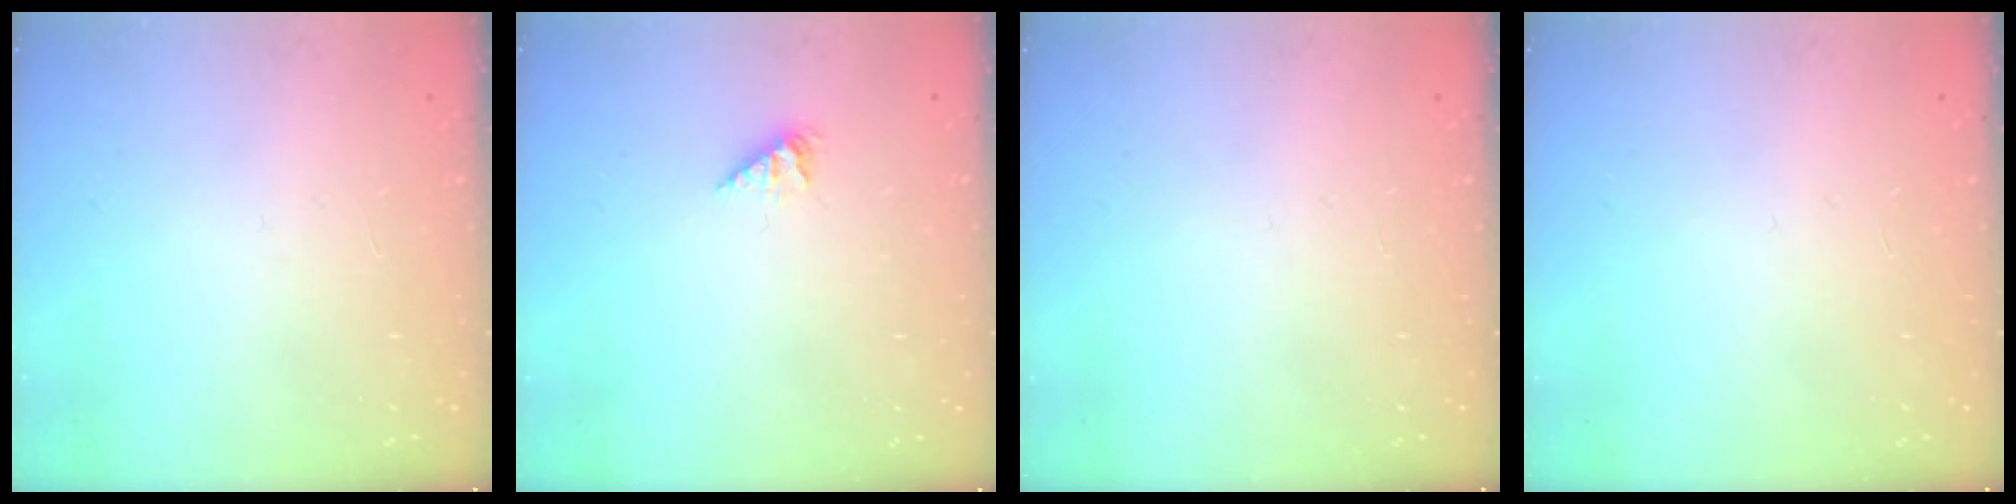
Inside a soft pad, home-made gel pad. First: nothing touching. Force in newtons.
{"total": 1.8, "press": 1.7, "slide": 0.3}
{"total": 0.0}
{"total": 0.0}